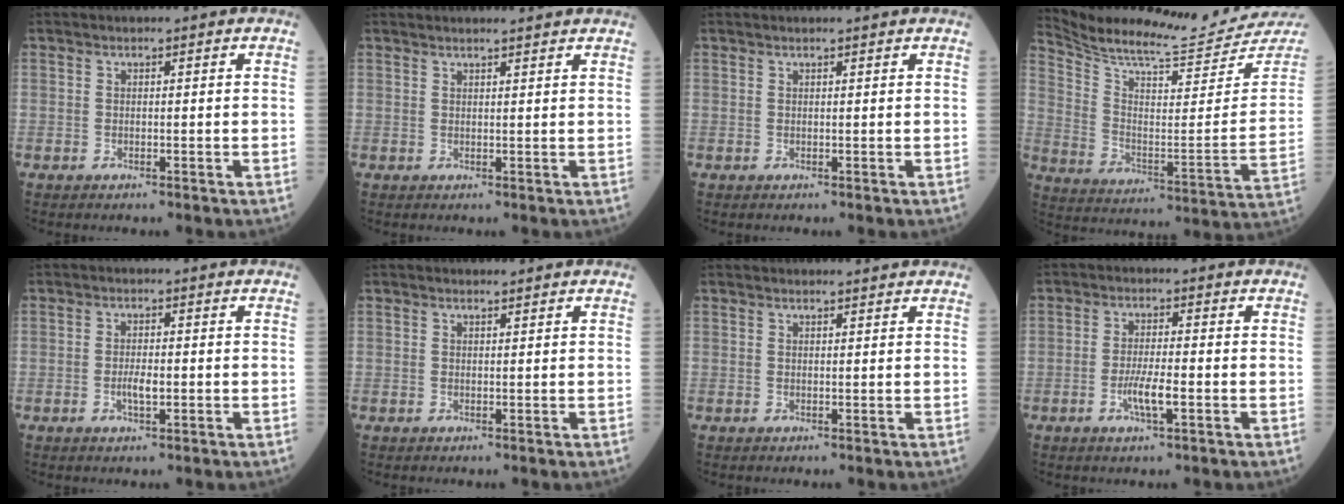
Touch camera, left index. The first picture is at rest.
{"total": 4.1, "force": [3.9, 0.0, 1.2], "torque": [-0.018, 0.014, 0.045]}
{"total": 1.3, "force": [1.2, -0.2, 0.4], "torque": [-0.007, 0.004, 0.018]}
{"total": 19.2, "force": [18.7, -0.6, 4.3], "torque": [-0.097, -0.116, 0.270]}
{"total": 2.3, "force": [-0.7, 0.6, 2.1], "torque": [-0.044, -0.003, -0.012]}
{"total": 0.7, "force": [0.7, 0.0, 0.2], "torque": [-0.009, -0.005, 0.011]}
{"total": 2.7, "force": [2.7, 0.2, 0.4], "torque": [-0.010, 0.010, 0.031]}
{"total": 4.1, "force": [-1.5, 0.4, 3.7], "torque": [-0.075, -0.007, -0.029]}